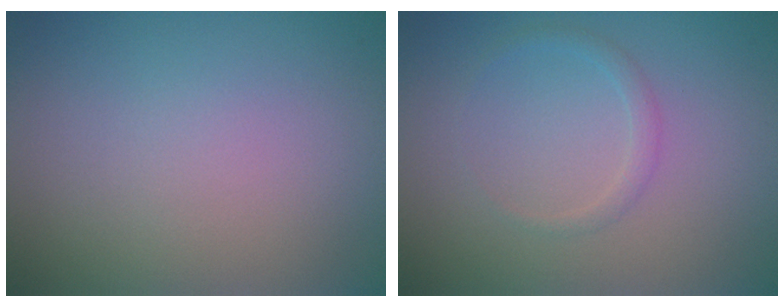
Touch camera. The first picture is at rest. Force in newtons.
{"total": 1.0, "press": 1.0, "slide": 0.1}